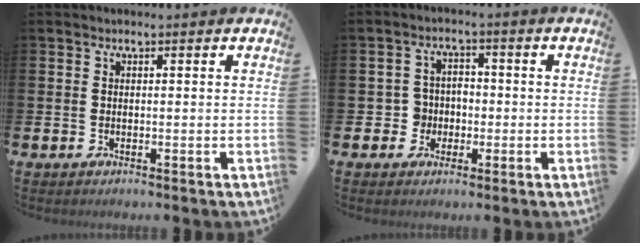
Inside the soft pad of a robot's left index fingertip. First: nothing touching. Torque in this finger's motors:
{"motor_torque": [0.10, 0.01, -0.01, -0.01]}